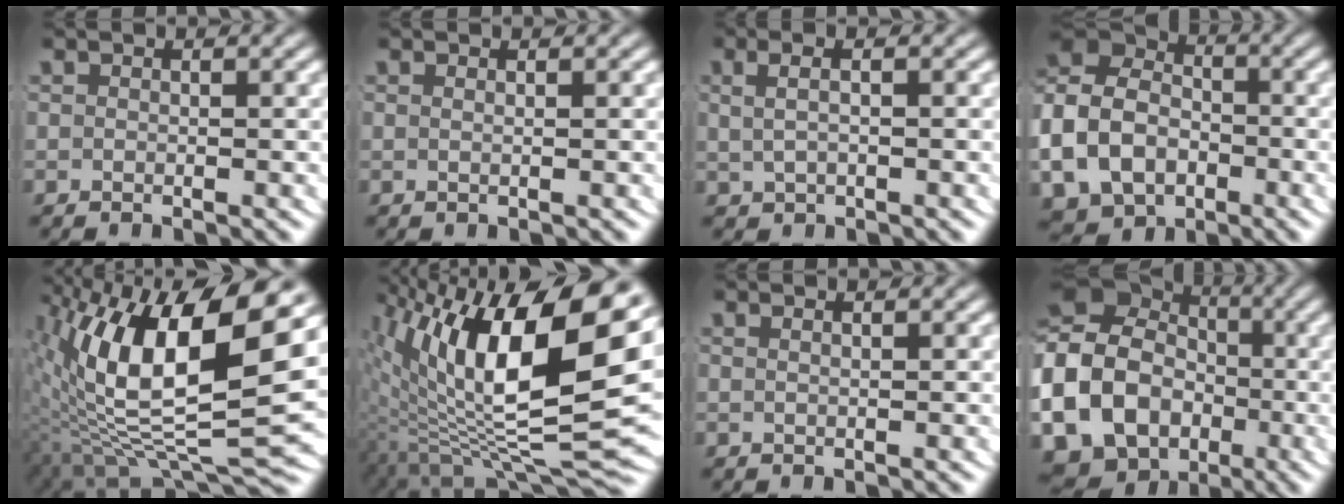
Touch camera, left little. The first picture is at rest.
{"total": 0.5, "force": [0.1, -0.4, 0.3], "torque": [-0.006, -0.006, 0.005]}
{"total": 1.7, "force": [0.2, 0.8, 1.5], "torque": [-0.030, -0.002, 0.013]}
{"total": 12.6, "force": [-1.0, 10.9, 6.3], "torque": [-0.138, -0.032, -0.022]}
{"total": 19.2, "force": [-0.3, 9.3, 16.9], "torque": [-0.275, -0.035, 0.027]}
{"total": 17.7, "force": [0.1, 7.5, 16.0], "torque": [-0.241, -0.020, 0.028]}
{"total": 0.6, "force": [0.2, -0.4, 0.5], "torque": [-0.006, -0.003, 0.008]}
{"total": 17.4, "force": [-3.0, 15.3, 7.8], "torque": [-0.202, -0.055, -0.045]}